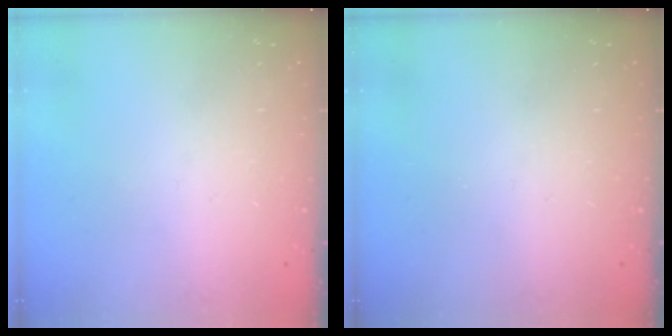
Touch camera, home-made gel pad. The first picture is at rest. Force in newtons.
{"total": 0.0}